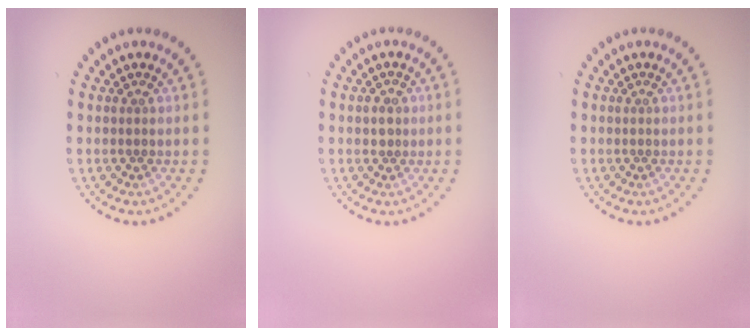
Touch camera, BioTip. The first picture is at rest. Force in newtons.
{"total": 1.3, "press": 1.2, "slide": 0.6}
{"total": 0.0}